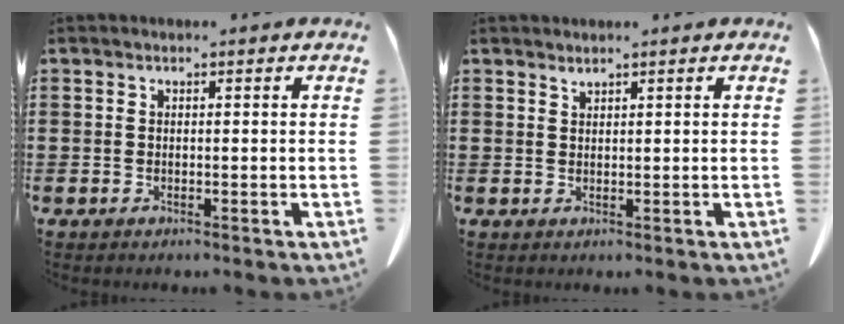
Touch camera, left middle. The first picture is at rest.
{"total": 1.0, "force": [0.9, 0.0, 0.2], "torque": [-0.007, -0.003, 0.019]}